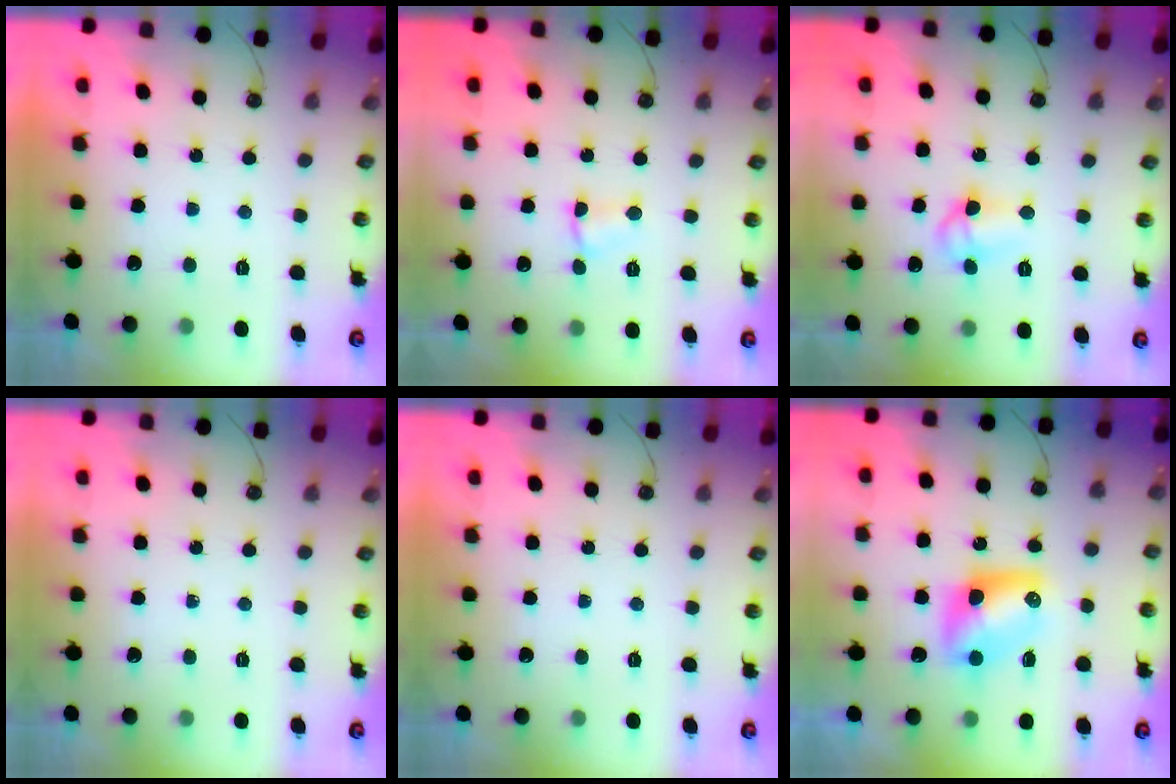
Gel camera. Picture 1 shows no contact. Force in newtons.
{"total": 3.6, "press": 3.5, "slide": 0.5}
{"total": 7.9, "press": 7.3, "slide": 3.0}
{"total": 0.0}
{"total": 0.0}
{"total": 9.4, "press": 9.4, "slide": 0.4}